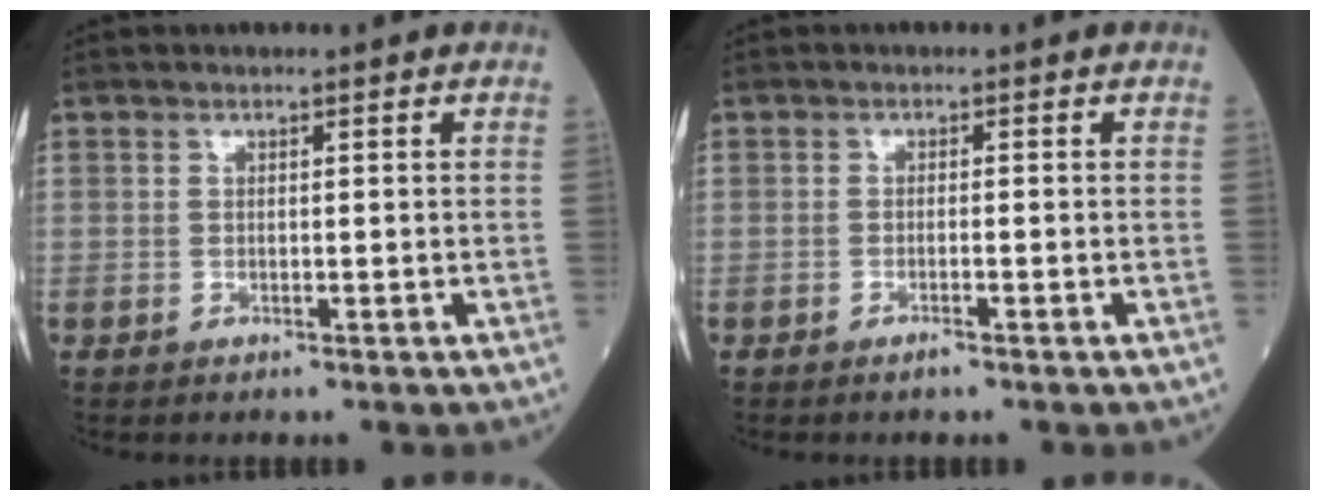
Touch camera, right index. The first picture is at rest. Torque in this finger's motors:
{"motor_torque": [0.29, 0.03, 0.09, 0.00]}